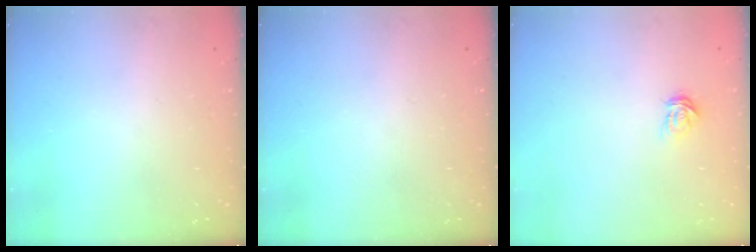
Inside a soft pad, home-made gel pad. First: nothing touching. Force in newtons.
{"total": 0.0}
{"total": 3.6, "press": 3.6, "slide": 0.4}